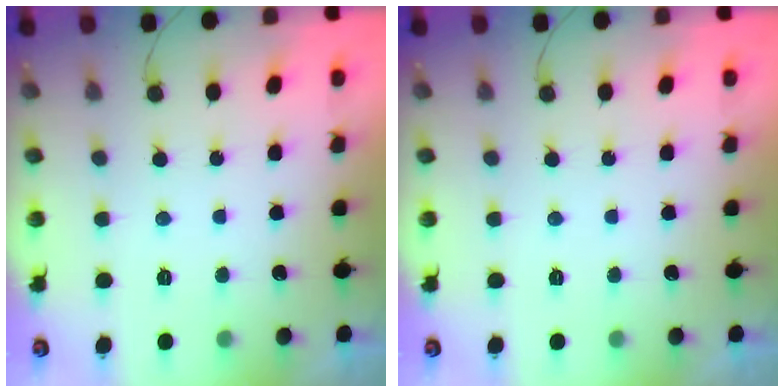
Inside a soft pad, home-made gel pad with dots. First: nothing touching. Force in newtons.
{"total": 0.0}